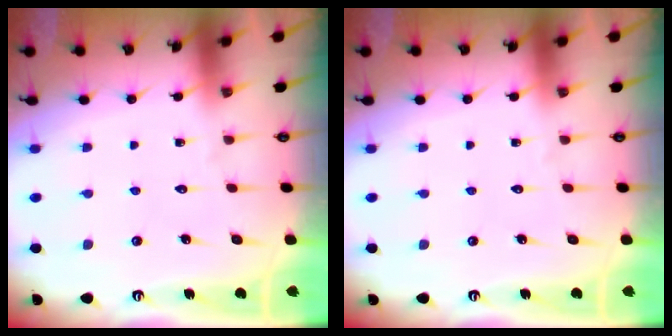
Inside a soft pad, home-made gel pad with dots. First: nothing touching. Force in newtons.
{"total": 0.0}